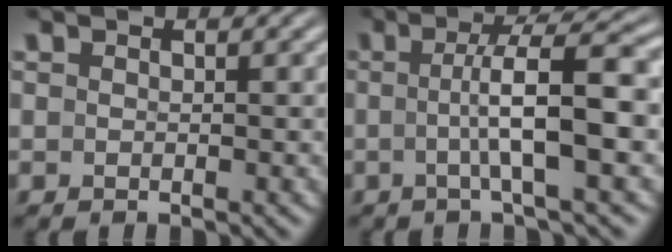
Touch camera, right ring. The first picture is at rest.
{"total": 5.6, "force": [-0.5, 0.2, 5.6], "torque": [-0.080, 0.006, -0.008]}